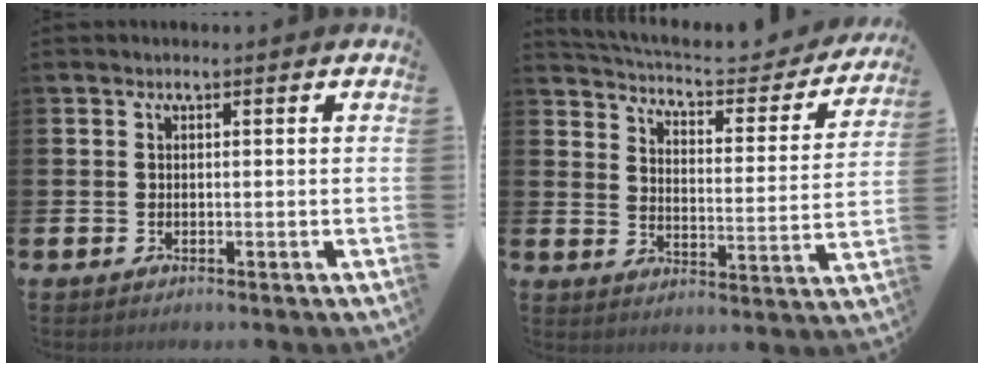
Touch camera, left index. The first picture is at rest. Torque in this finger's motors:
{"motor_torque": [0.29, -0.66, 0.11, 0.05]}